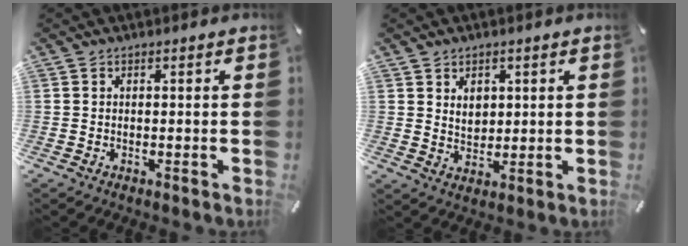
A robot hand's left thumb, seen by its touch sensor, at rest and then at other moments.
{"total": 4.4, "force": [1.9, 3.6, 1.6], "torque": [-0.018, -0.005, 0.030]}